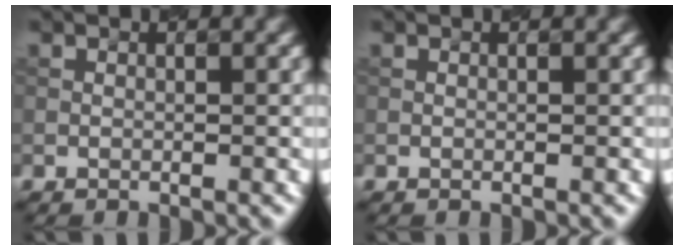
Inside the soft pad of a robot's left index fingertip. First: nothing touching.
{"total": 0.0}